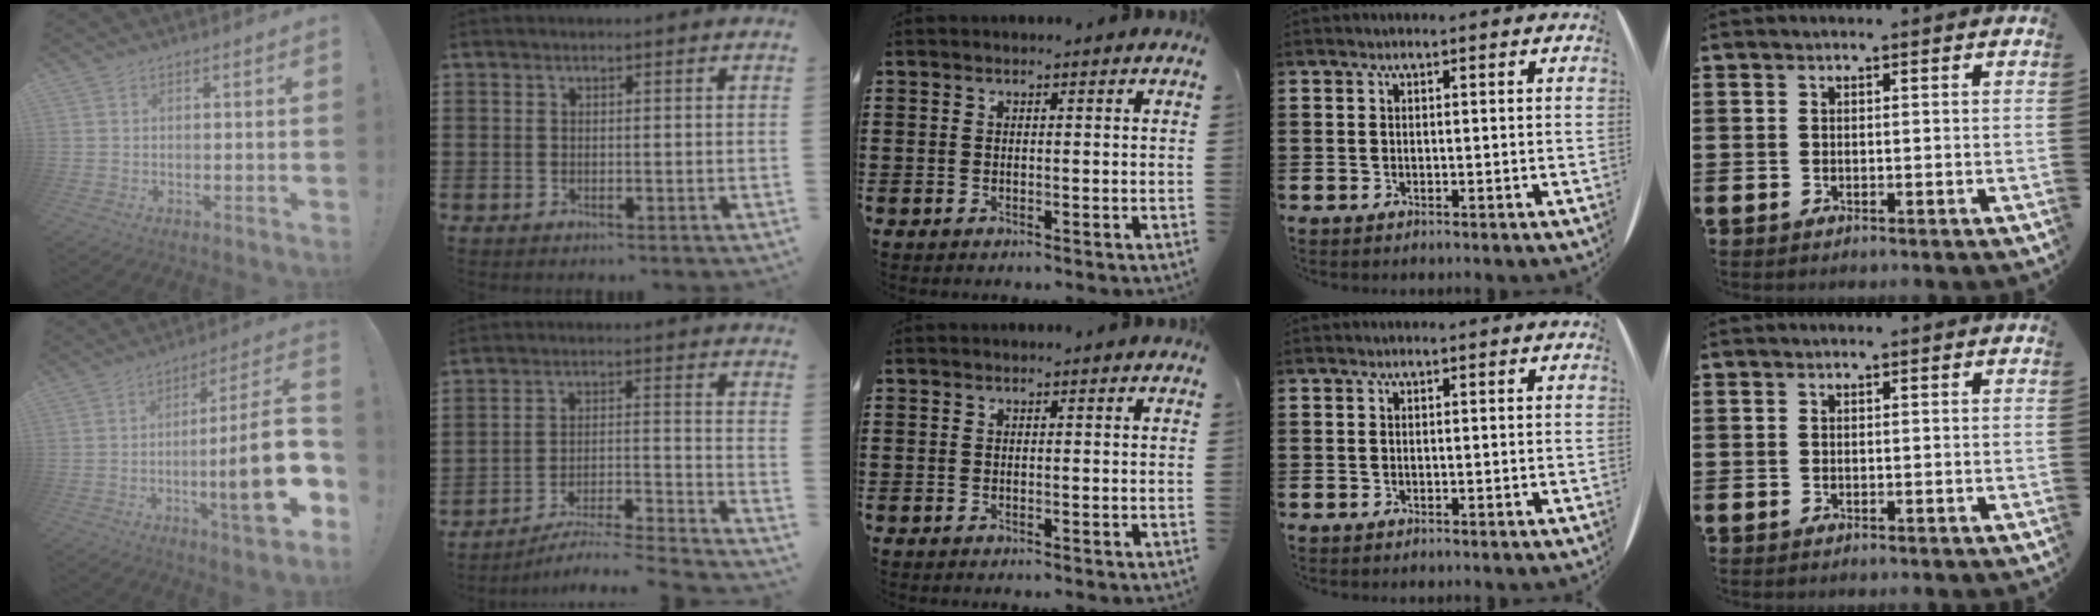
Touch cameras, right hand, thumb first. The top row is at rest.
{"thumb": {"total": 20.1, "force": [-4.4, 2.7, 19.4], "torque": [-0.299, 0.009, -0.068]}, "index": {"total": 4.2, "force": [-4.0, -0.3, 1.5], "torque": [-0.033, -0.022, -0.085]}}